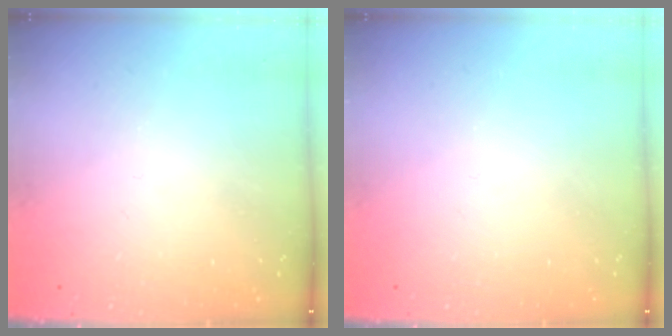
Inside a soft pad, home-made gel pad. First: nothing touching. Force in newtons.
{"total": 0.0}